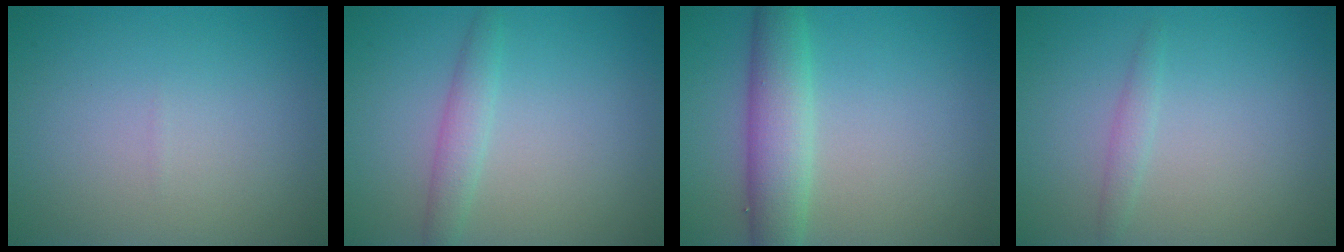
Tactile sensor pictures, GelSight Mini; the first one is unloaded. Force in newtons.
{"total": 2.0, "press": 2.0, "slide": 0.0}
{"total": 4.8, "press": 4.8, "slide": 0.1}
{"total": 1.2, "press": 1.2, "slide": 0.1}